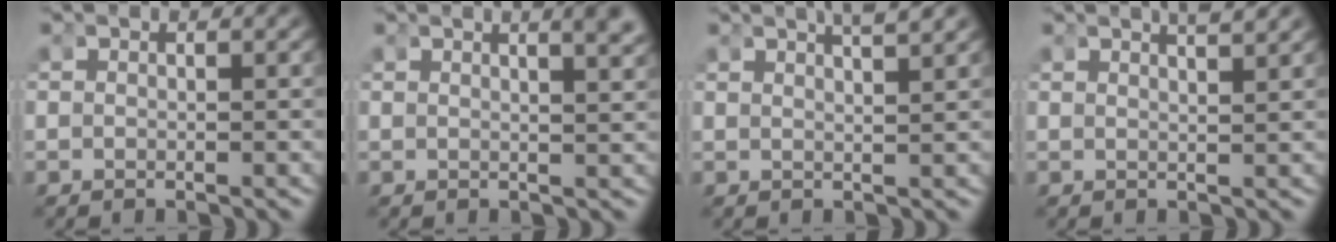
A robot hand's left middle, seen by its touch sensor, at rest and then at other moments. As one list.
[{"total": 3.7, "force": [2.2, 0.4, 3.0], "torque": [-0.029, 0.003, 0.035]}, {"total": 3.8, "force": [3.0, 0.0, 2.3], "torque": [-0.030, 0.003, 0.053]}, {"total": 2.4, "force": [2.0, -0.7, 1.2], "torque": [-0.014, -0.005, 0.039]}]